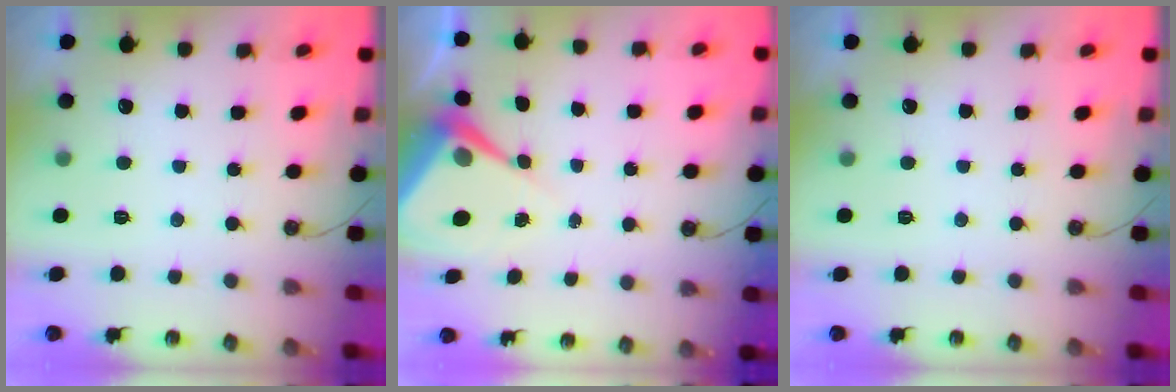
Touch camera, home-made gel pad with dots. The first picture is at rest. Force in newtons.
{"total": 6.8, "press": 6.8, "slide": 0.4}
{"total": 0.0}